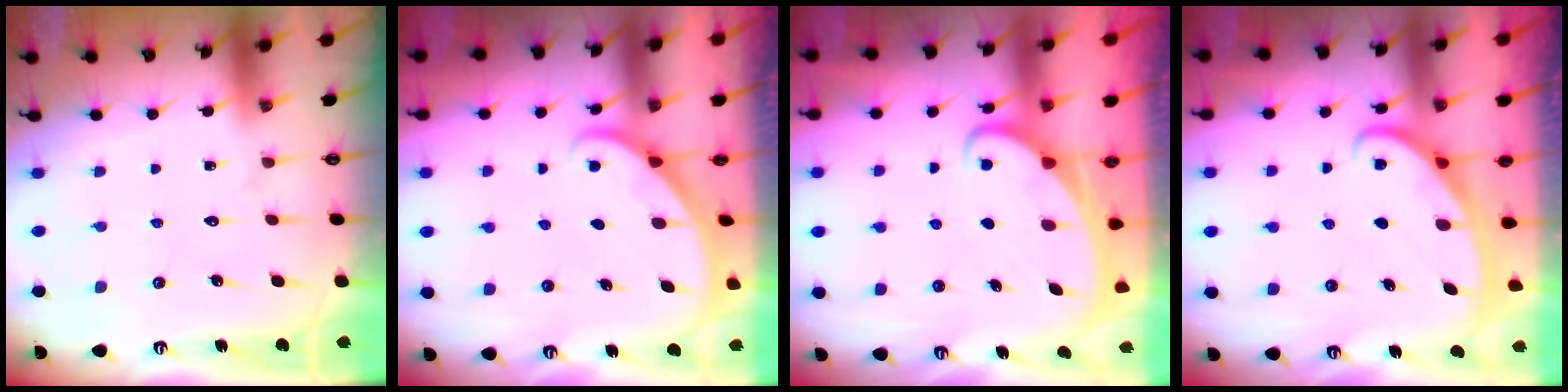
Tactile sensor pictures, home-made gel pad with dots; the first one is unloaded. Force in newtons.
{"total": 3.1, "press": 3.0, "slide": 0.3}
{"total": 2.4, "press": 2.4, "slide": 0.3}
{"total": 2.9, "press": 2.9, "slide": 0.3}